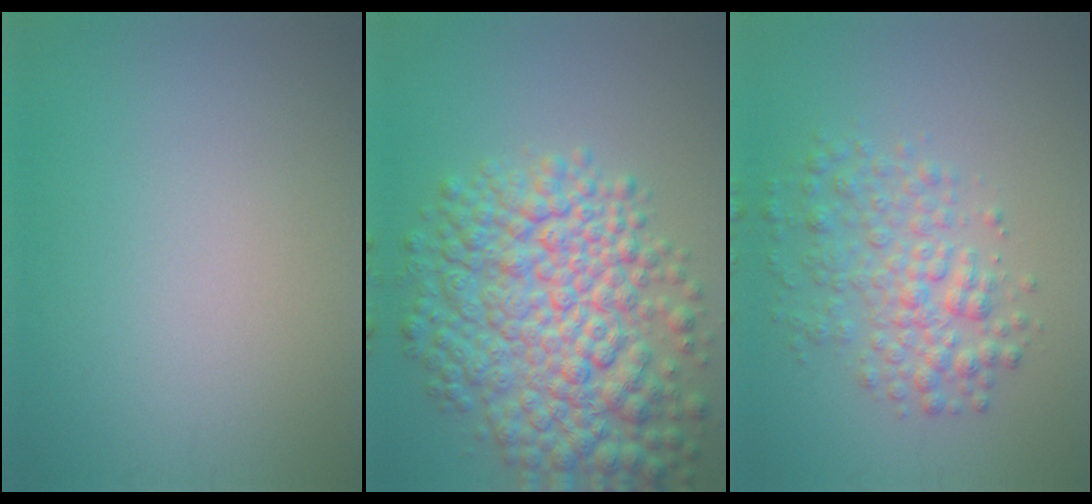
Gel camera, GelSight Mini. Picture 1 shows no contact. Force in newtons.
{"total": 10.0, "press": 10.0, "slide": 0.2}
{"total": 4.2, "press": 4.2, "slide": 0.1}